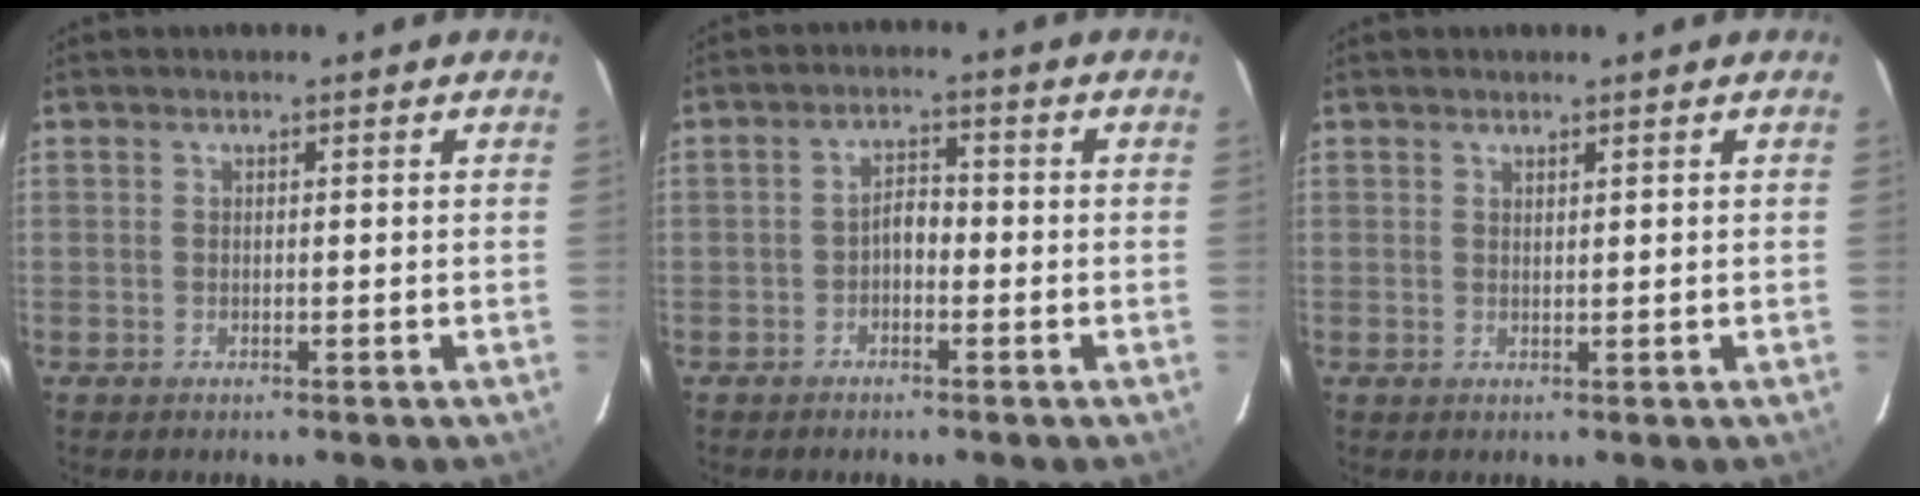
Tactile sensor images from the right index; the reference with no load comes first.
{"total": 2.6, "force": [-1.3, 1.5, 1.7], "torque": [-0.032, 0.010, -0.023]}
{"total": 0.7, "force": [0.7, 0.0, 0.2], "torque": [-0.004, -0.002, 0.013]}